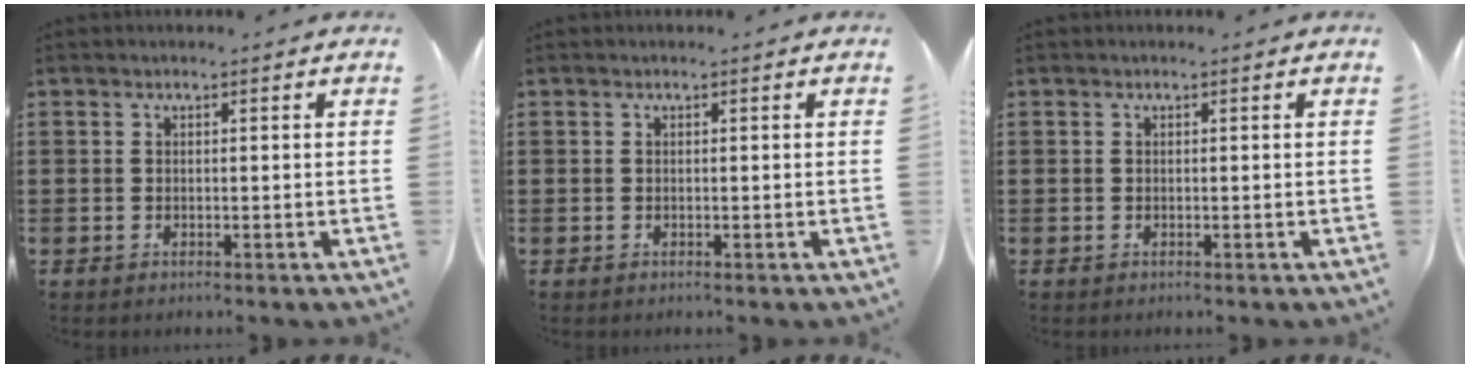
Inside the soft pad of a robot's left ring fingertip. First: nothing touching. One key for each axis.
{"total": 0.0}
{"total": 0.0}